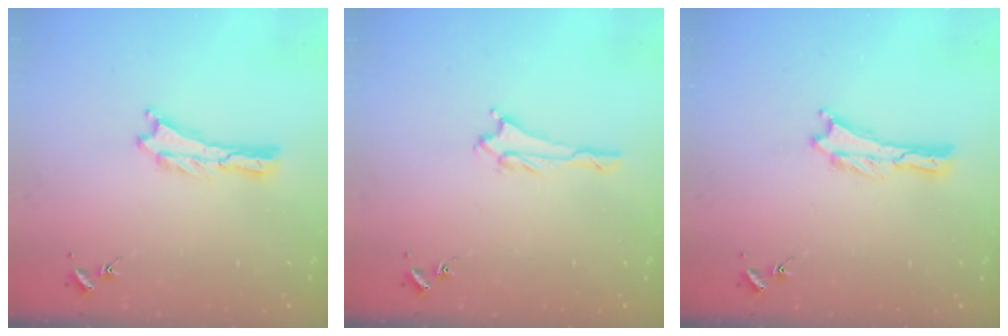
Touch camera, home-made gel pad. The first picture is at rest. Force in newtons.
{"total": 1.6, "press": 1.6, "slide": 0.1}
{"total": 0.0}